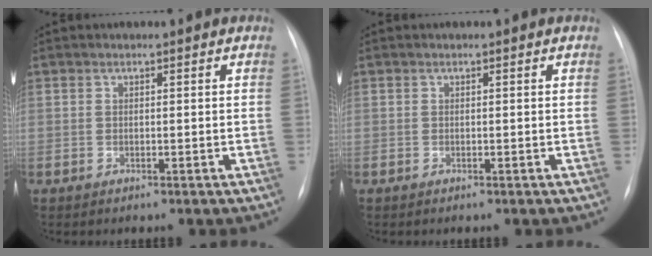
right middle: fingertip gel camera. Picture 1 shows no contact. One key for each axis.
{"total": 0.0}